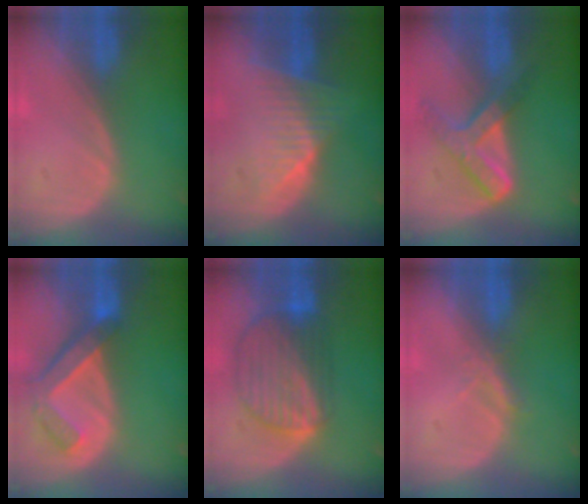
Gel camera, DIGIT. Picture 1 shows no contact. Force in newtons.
{"total": 7.9, "press": 7.0, "slide": 3.6}
{"total": 7.3, "press": 6.2, "slide": 3.9}
{"total": 7.2, "press": 6.3, "slide": 3.5}
{"total": 9.3, "press": 7.9, "slide": 4.9}
{"total": 1.8, "press": 1.6, "slide": 0.7}